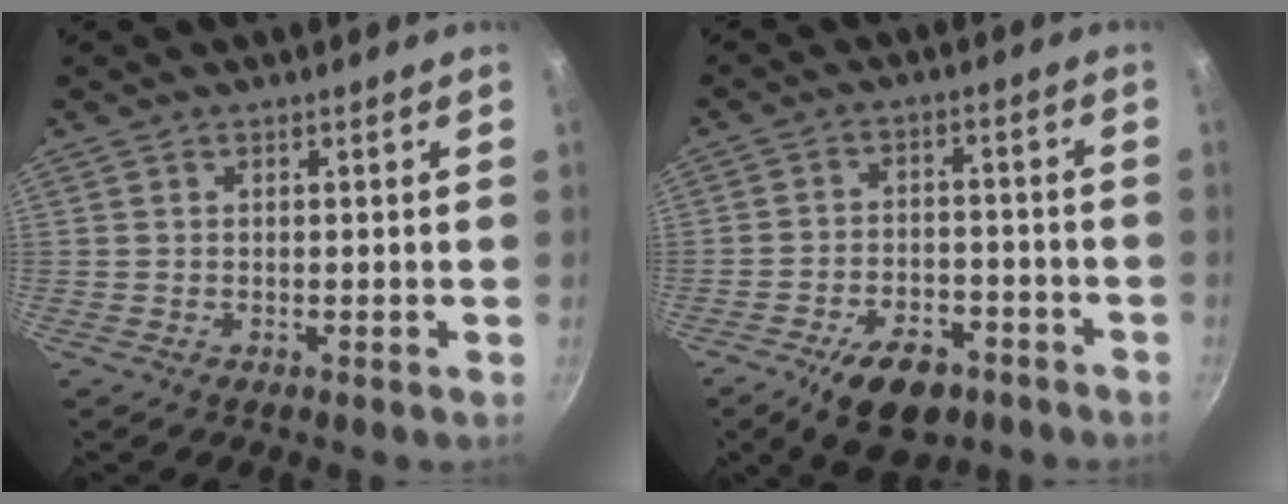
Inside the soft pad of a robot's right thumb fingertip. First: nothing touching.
{"total": 11.5, "force": [-6.9, 6.1, 6.8], "torque": [-0.088, 0.041, -0.104]}